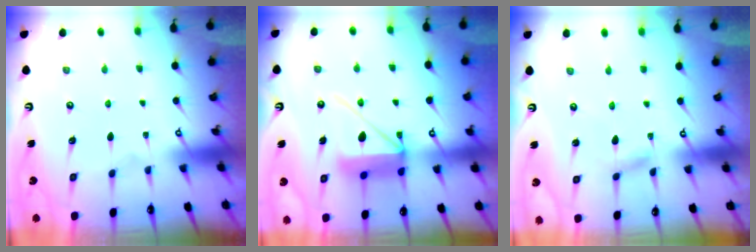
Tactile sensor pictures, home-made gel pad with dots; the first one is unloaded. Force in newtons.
{"total": 13.4, "press": 13.2, "slide": 2.1}
{"total": 2.1, "press": 2.1, "slide": 0.1}